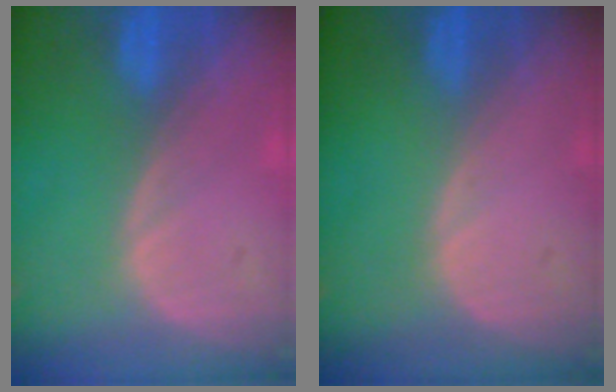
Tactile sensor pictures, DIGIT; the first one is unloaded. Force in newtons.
{"total": 0.0}